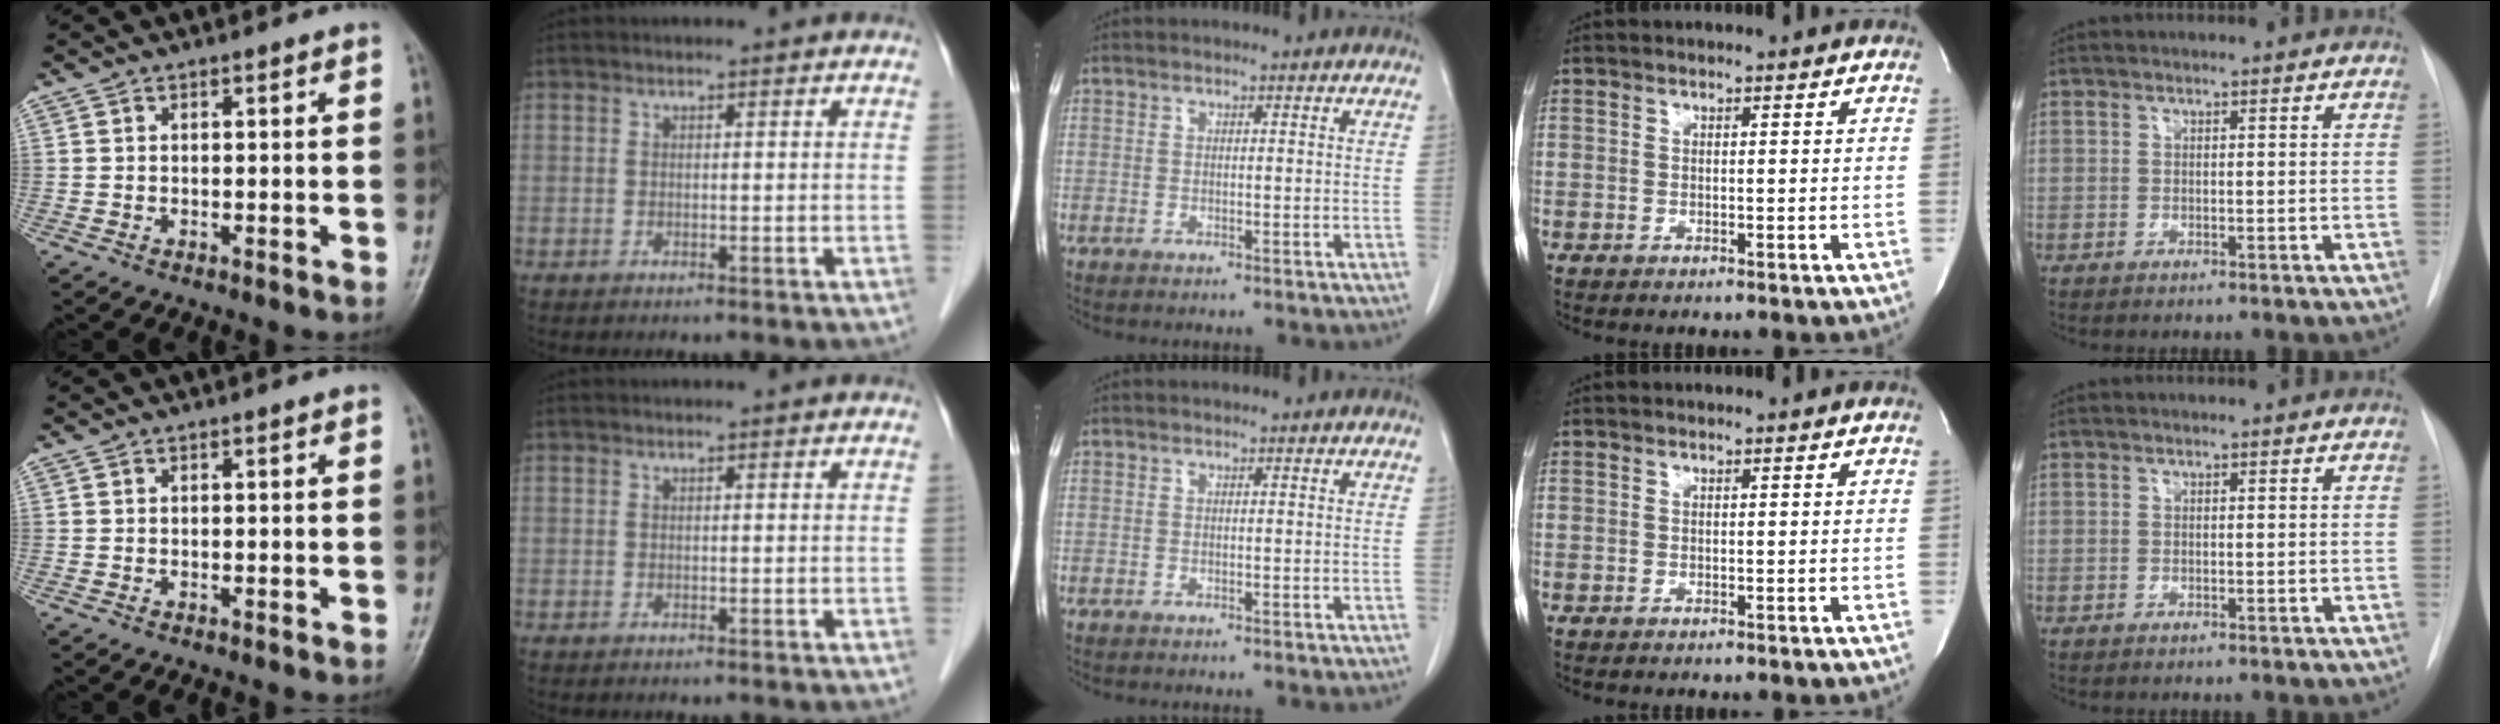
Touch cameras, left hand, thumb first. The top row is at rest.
{}